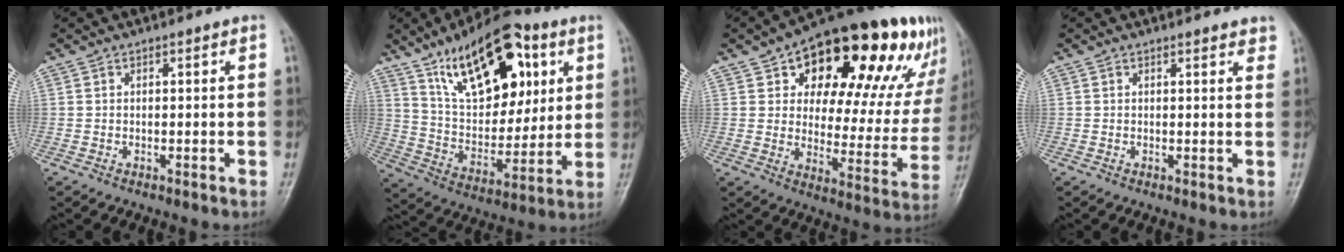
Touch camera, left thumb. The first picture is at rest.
{"total": 22.8, "force": [10.8, 11.5, 16.5], "torque": [-0.207, -0.038, 0.185]}
{"total": 28.0, "force": [15.0, 13.7, 19.2], "torque": [-0.224, -0.015, 0.209]}
{"total": 2.3, "force": [2.0, 0.9, 0.8], "torque": [0.007, -0.007, 0.015]}